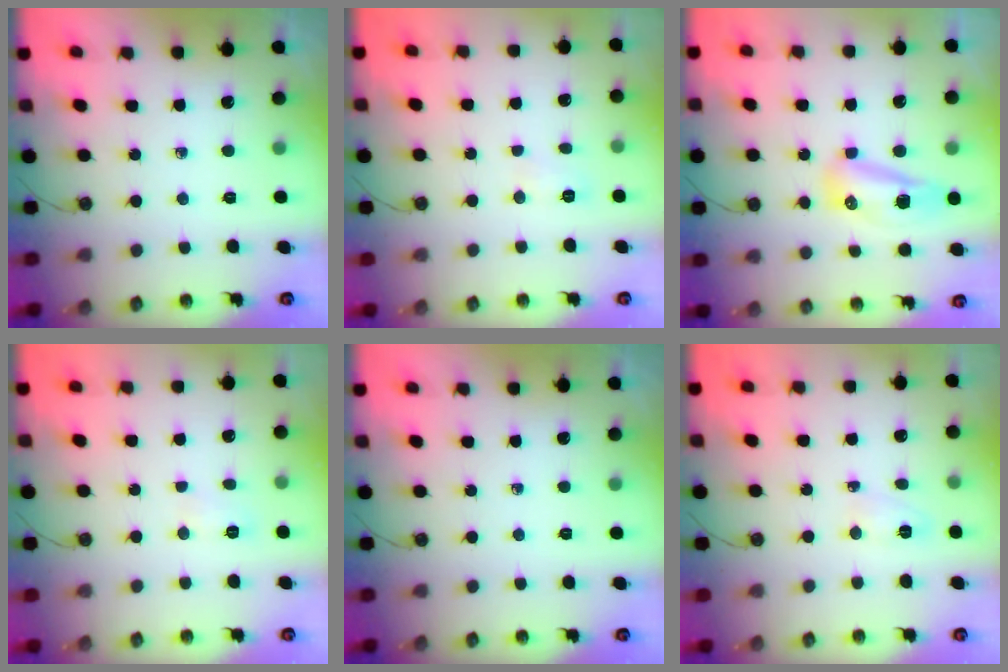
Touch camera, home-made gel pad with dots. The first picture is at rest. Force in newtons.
{"total": 5.7, "press": 4.0, "slide": 4.0}
{"total": 17.6, "press": 11.8, "slide": 13.1}
{"total": 5.7, "press": 4.0, "slide": 4.0}
{"total": 0.0}
{"total": 4.2, "press": 4.1, "slide": 0.9}